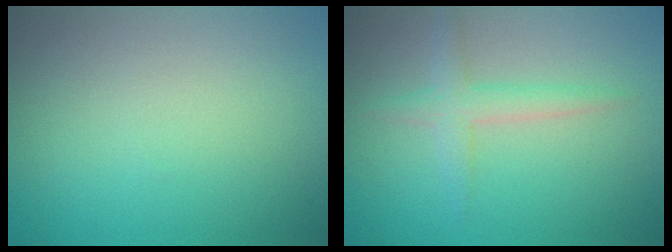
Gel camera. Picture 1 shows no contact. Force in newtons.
{"total": 2.2, "press": 2.2, "slide": 0.1}